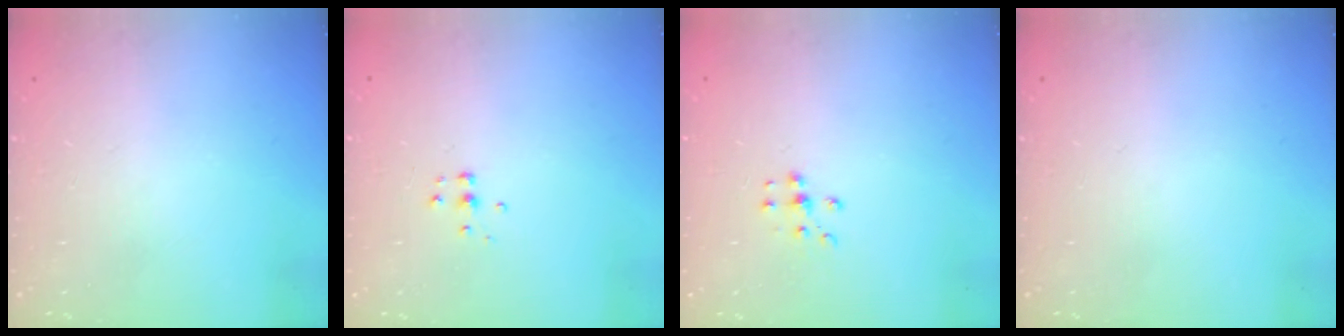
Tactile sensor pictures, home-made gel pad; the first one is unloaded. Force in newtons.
{"total": 4.7, "press": 4.7, "slide": 0.4}
{"total": 5.0, "press": 5.0, "slide": 0.7}
{"total": 0.0}